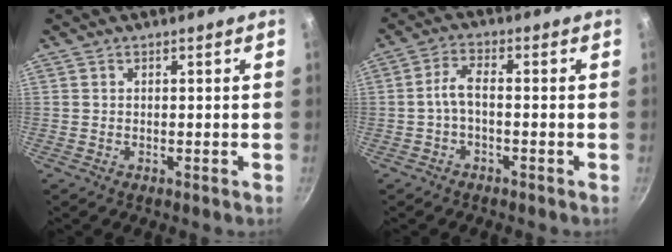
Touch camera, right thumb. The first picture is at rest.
{"total": 3.9, "force": [-1.2, 1.6, 3.4], "torque": [-0.076, 0.022, -0.031]}